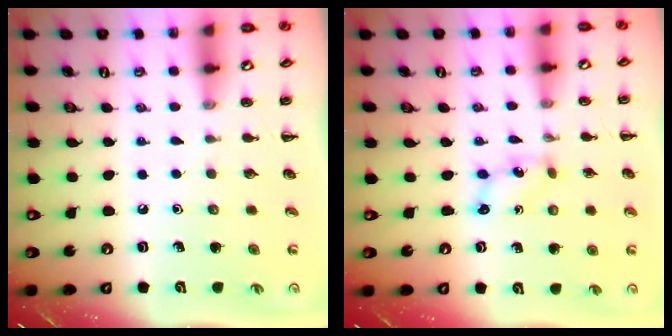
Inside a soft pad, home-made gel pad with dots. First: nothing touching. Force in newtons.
{"total": 1.8, "press": 1.8, "slide": 0.3}